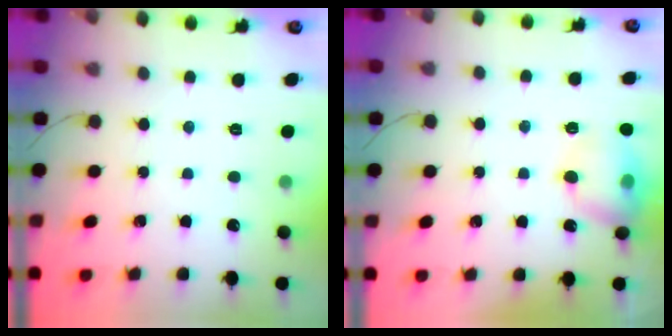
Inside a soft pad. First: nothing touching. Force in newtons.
{"total": 11.9, "press": 11.7, "slide": 1.9}